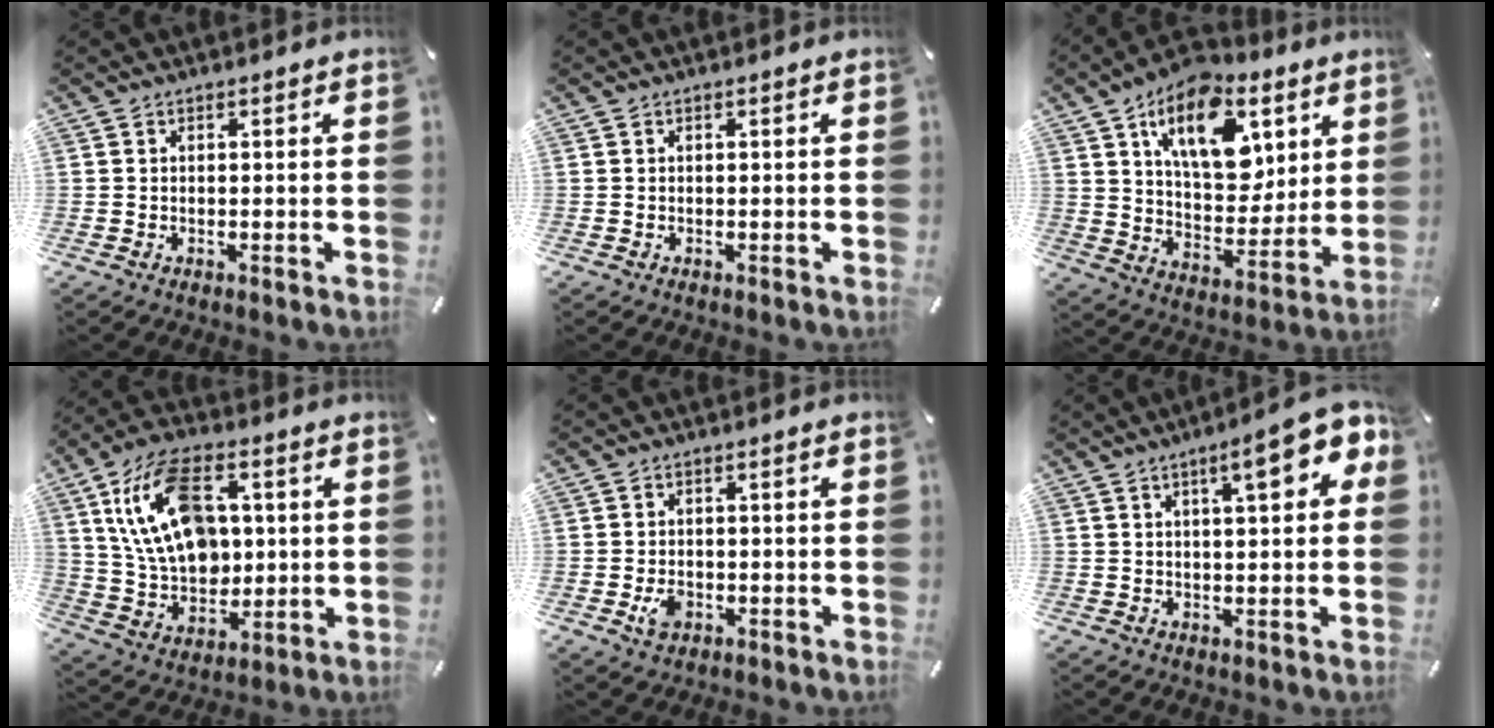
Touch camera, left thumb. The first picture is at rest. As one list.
[{"total": 0.0}, {"total": 18.3, "force": [8.8, 10.9, 11.7], "torque": [-0.177, -0.032, 0.154]}, {"total": 18.7, "force": [4.3, 13.0, 12.7], "torque": [-0.255, 0.004, 0.077]}, {"total": 3.4, "force": [-1.1, 2.5, 2.0], "torque": [-0.048, 0.001, -0.021]}, {"total": 10.7, "force": [5.0, 3.1, 9.0], "torque": [-0.121, -0.020, 0.074]}]